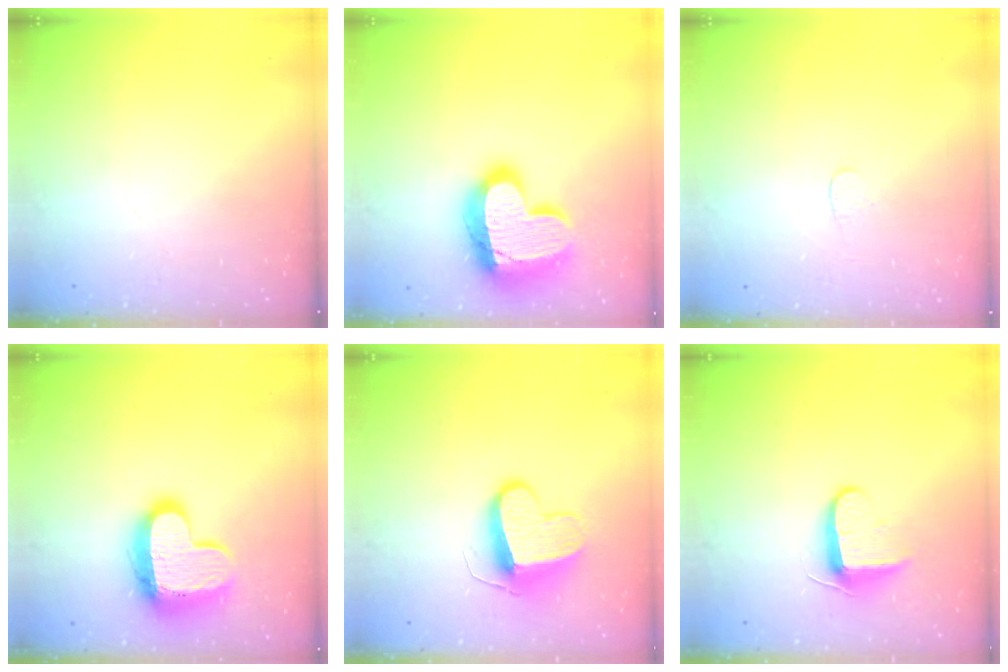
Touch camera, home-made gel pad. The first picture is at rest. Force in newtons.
{"total": 21.4, "press": 21.3, "slide": 1.7}
{"total": 3.0, "press": 3.0, "slide": 0.2}
{"total": 15.1, "press": 15.0, "slide": 1.2}
{"total": 9.9, "press": 9.9, "slide": 0.0}
{"total": 9.1, "press": 9.0, "slide": 1.0}